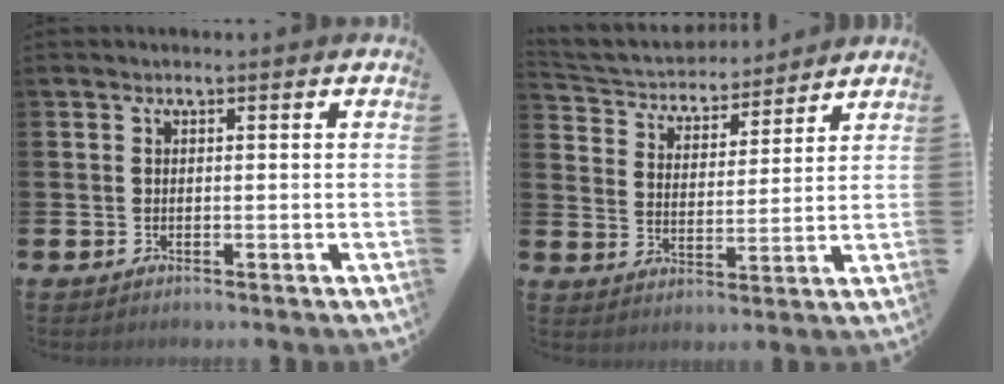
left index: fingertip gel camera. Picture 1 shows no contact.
{"total": 4.7, "force": [4.3, 1.9, 0.2], "torque": [-0.030, -0.036, 0.069]}